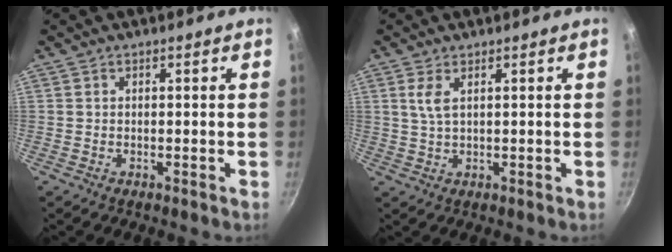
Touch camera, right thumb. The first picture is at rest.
{"total": 3.3, "force": [1.2, 1.3, 2.8], "torque": [-0.060, -0.006, 0.026]}